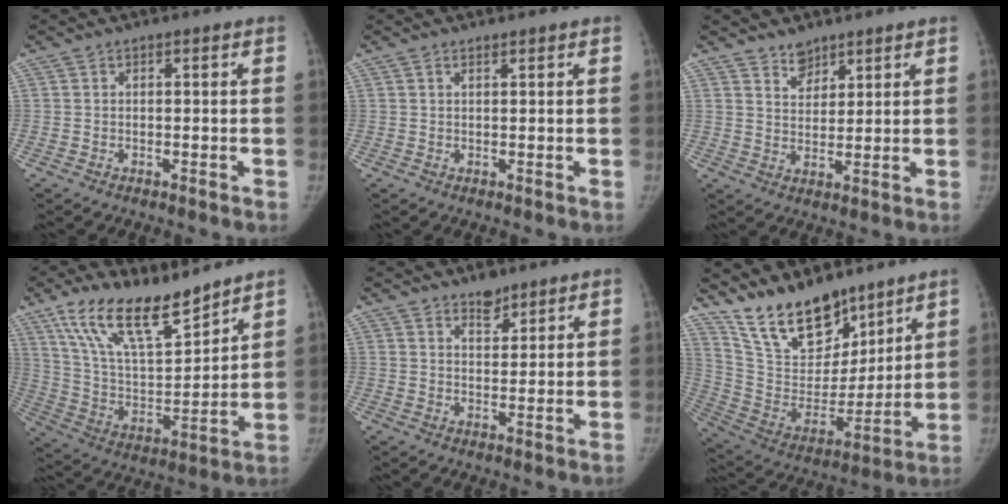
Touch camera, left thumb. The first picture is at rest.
{"total": 0.8, "force": [0.7, 0.2, 0.4], "torque": [-0.010, -0.002, 0.013]}
{"total": 4.2, "force": [3.3, 2.3, 1.0], "torque": [0.004, -0.028, 0.061]}
{"total": 18.2, "force": [13.6, 6.1, 10.5], "torque": [-0.156, -0.070, 0.256]}
{"total": 4.0, "force": [3.1, 1.8, 1.6], "torque": [-0.007, -0.024, 0.053]}
{"total": 19.0, "force": [14.9, 8.4, 8.2], "torque": [-0.106, -0.085, 0.275]}